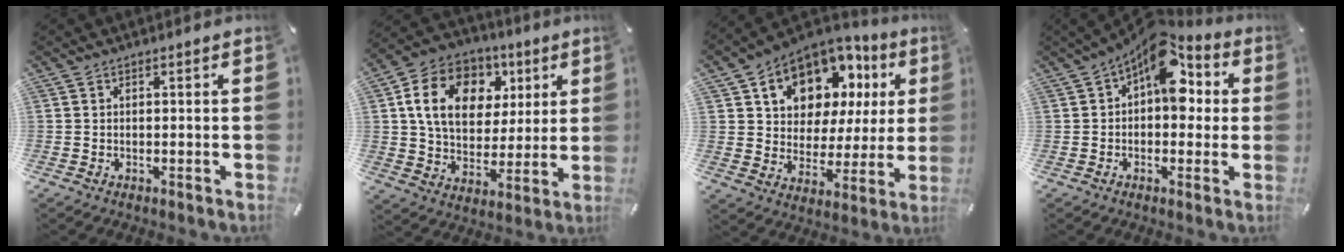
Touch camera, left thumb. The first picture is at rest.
{"total": 15.5, "force": [5.7, 12.0, 8.1], "torque": [-0.142, -0.001, 0.109]}
{"total": 12.2, "force": [7.3, 9.1, 3.7], "torque": [-0.078, -0.056, 0.133]}
{"total": 13.7, "force": [5.6, 8.1, 9.5], "torque": [-0.126, -0.037, 0.097]}